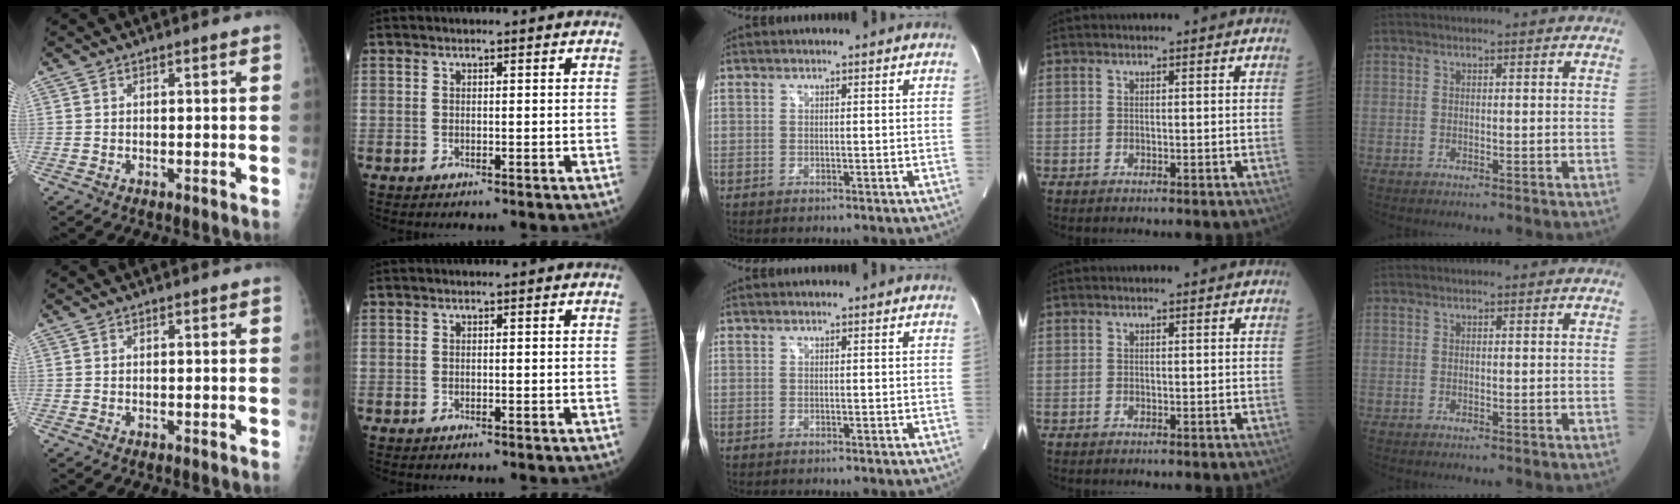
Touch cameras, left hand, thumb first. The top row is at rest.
{}